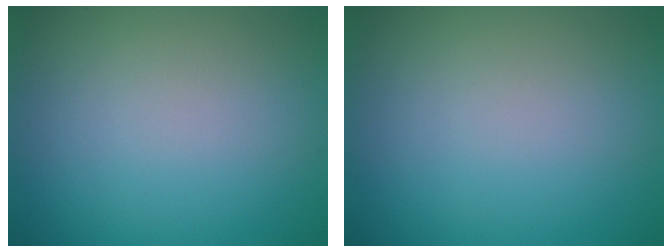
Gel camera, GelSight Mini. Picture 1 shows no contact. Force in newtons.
{"total": 0.0}